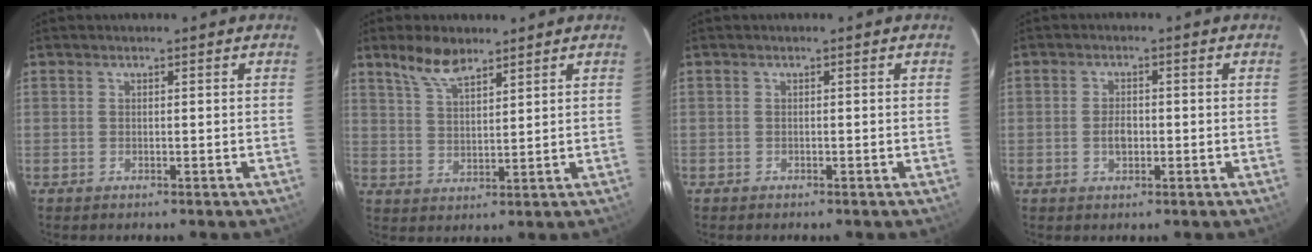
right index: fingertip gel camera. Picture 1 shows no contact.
{"total": 6.4, "force": [4.9, 2.3, 3.4], "torque": [-0.063, 0.007, 0.099]}
{"total": 0.5, "force": [-0.4, 0.3, -0.1], "torque": [0.000, 0.002, -0.010]}
{"total": 2.7, "force": [-0.6, 1.7, 2.0], "torque": [-0.038, 0.005, -0.010]}